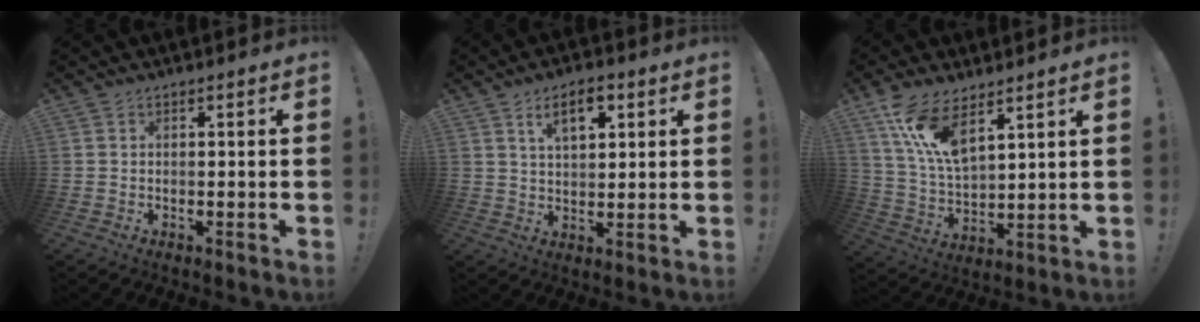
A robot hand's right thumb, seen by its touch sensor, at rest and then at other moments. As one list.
[{"total": 7.7, "force": [3.9, 3.7, 5.5], "torque": [-0.075, -0.010, 0.064]}, {"total": 13.4, "force": [8.7, 5.2, 8.7], "torque": [-0.186, -0.039, 0.162]}]